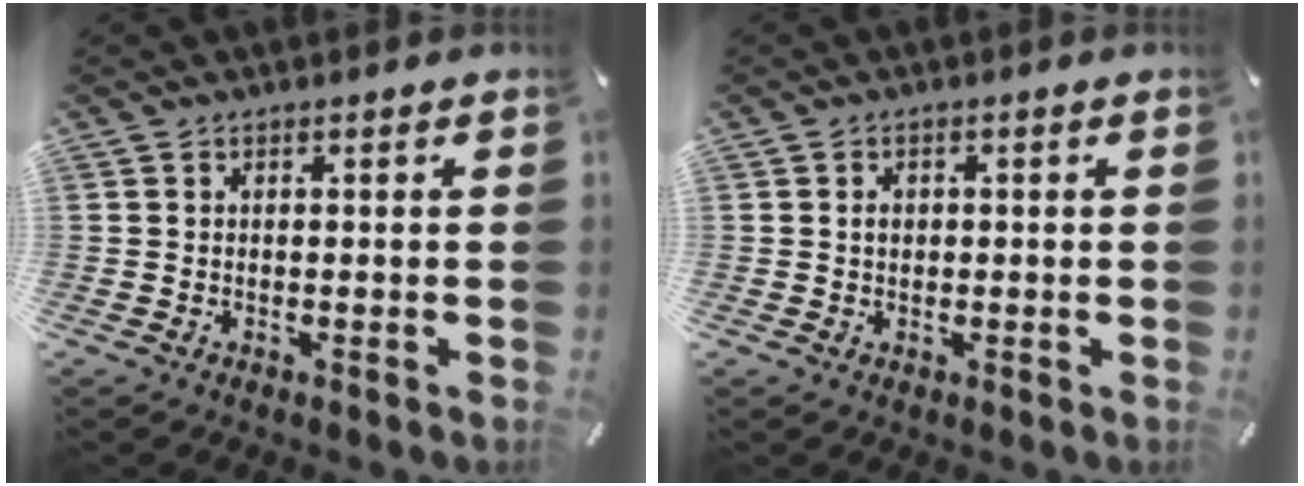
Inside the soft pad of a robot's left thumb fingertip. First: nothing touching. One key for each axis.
{"total": 1.9, "fx": 0.1, "fy": 1.6, "fz": 1.0, "tx": -0.013, "ty": 0.002, "tz": -0.002}